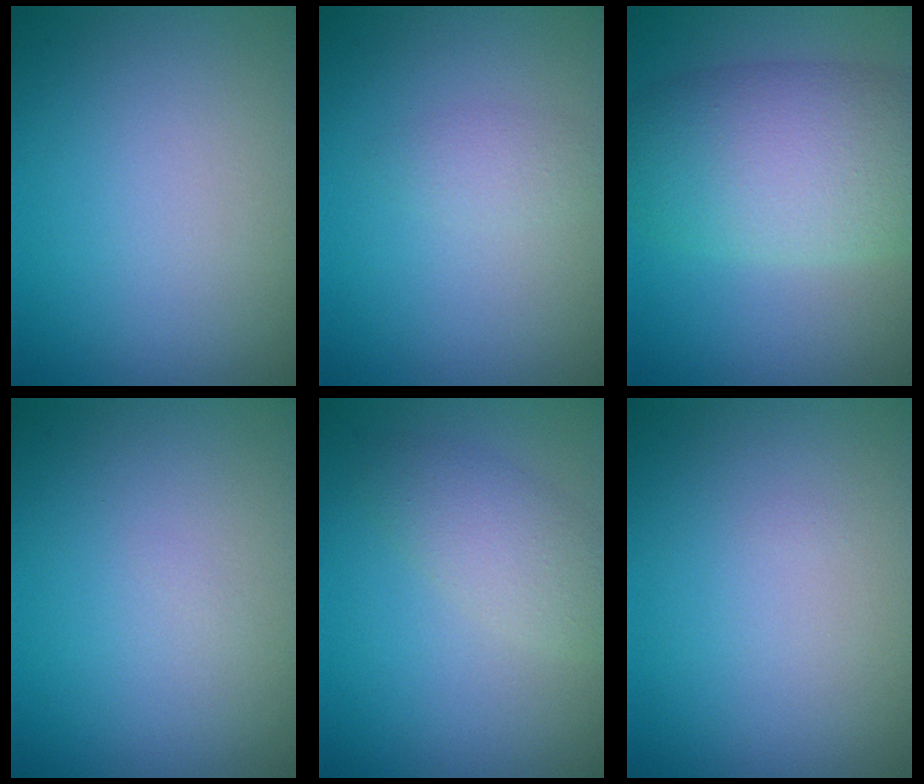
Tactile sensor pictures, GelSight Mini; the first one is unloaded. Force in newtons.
{"total": 1.2, "press": 1.2, "slide": 0.1}
{"total": 8.3, "press": 8.2, "slide": 0.3}
{"total": 0.0}
{"total": 3.0, "press": 3.0, "slide": 0.2}
{"total": 0.0}